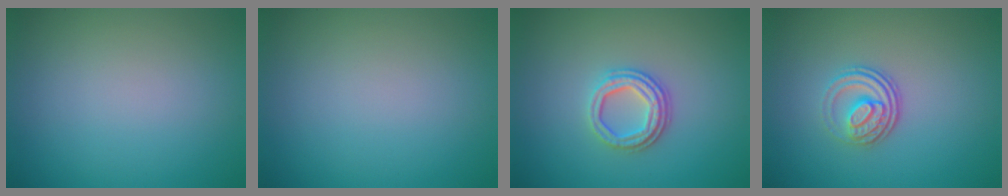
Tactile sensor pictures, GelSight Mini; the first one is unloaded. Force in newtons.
{"total": 0.0}
{"total": 3.1, "press": 2.6, "slide": 1.6}
{"total": 3.3, "press": 2.4, "slide": 2.2}